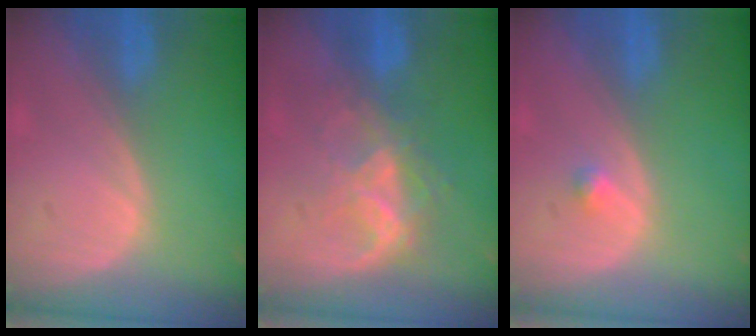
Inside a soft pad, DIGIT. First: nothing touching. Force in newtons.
{"total": 6.7, "press": 6.0, "slide": 3.0}
{"total": 1.0, "press": 1.0, "slide": 0.1}